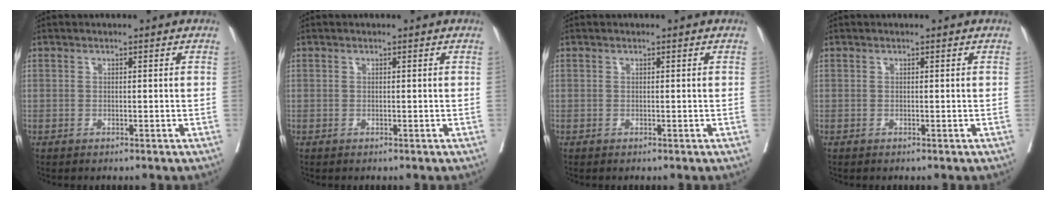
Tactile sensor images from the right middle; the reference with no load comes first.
{"total": 0.0}
{"total": 0.0}
{"total": 0.0}